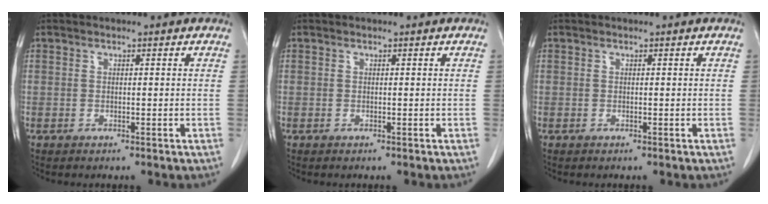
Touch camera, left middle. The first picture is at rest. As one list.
[{"total": 0.0}, {"total": 0.0}]